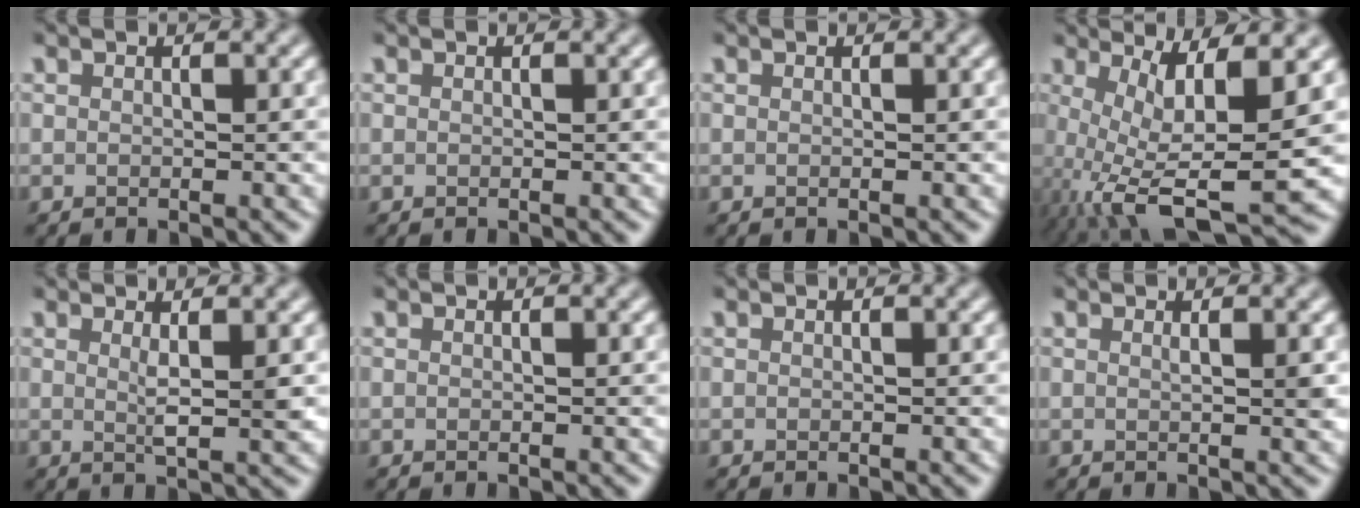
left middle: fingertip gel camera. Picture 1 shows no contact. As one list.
[{"total": 0.0}, {"total": 0.0}, {"total": 9.2, "force": [-0.8, 2.3, 8.9], "torque": [-0.157, -0.011, -0.009]}, {"total": 2.2, "force": [0.7, 0.3, 2.0], "torque": [-0.033, -0.005, 0.010]}, {"total": 0.0}, {"total": 0.0}, {"total": 1.3, "force": [0.5, 0.3, 1.2], "torque": [-0.013, -0.001, 0.004]}]